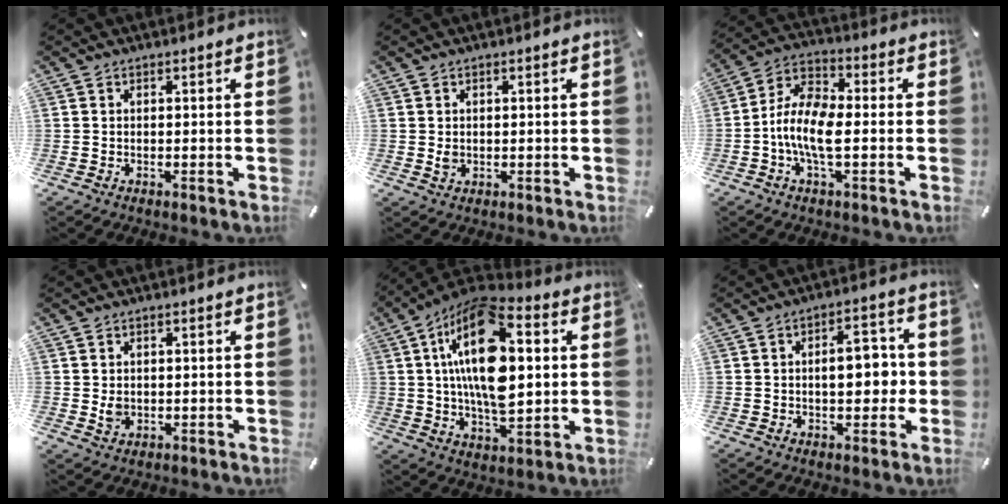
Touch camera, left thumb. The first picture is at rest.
{"total": 1.5, "force": [0.1, 1.2, 0.9], "torque": [-0.012, 0.000, 0.000]}
{"total": 10.4, "force": [-2.8, 5.2, 8.6], "torque": [-0.181, 0.004, -0.050]}
{"total": 2.4, "force": [0.1, 2.0, 1.3], "torque": [-0.019, 0.001, 0.001]}
{"total": 20.6, "force": [4.2, 10.8, 17.0], "torque": [-0.341, -0.006, 0.063]}
{"total": 8.8, "force": [-0.2, 5.1, 7.2], "torque": [-0.083, -0.002, -0.011]}